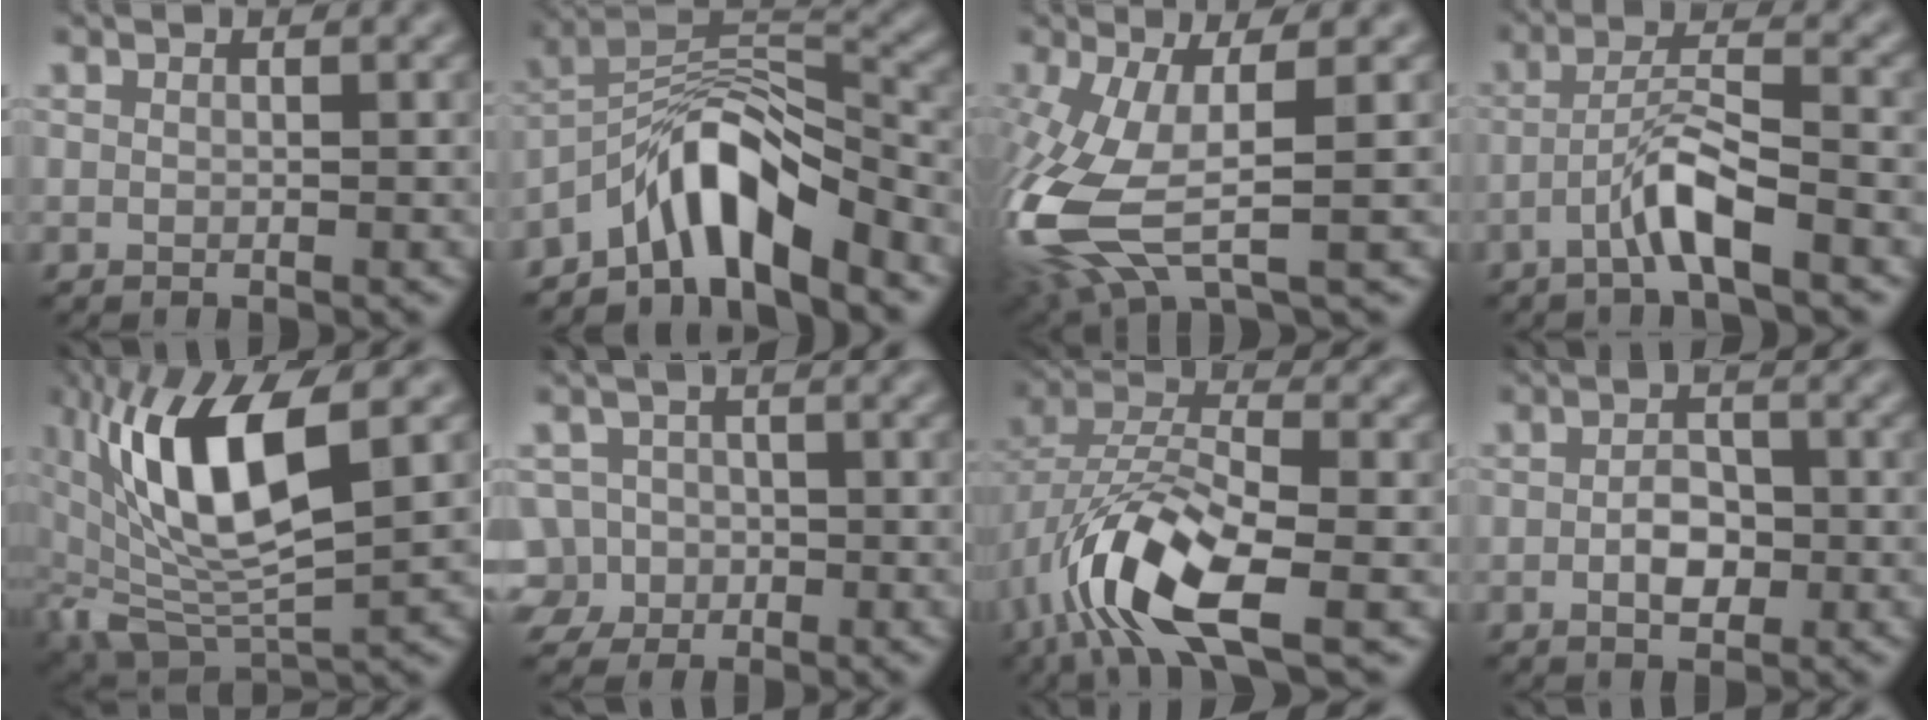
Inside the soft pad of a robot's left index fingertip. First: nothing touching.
{"total": 7.2, "force": [-4.9, 1.9, 5.0], "torque": [-0.075, 0.010, -0.094]}
{"total": 10.2, "force": [-2.0, 3.6, 9.3], "torque": [-0.228, -0.015, -0.038]}
{"total": 4.2, "force": [-2.2, 0.4, 3.5], "torque": [-0.069, 0.016, -0.049]}
{"total": 11.3, "force": [2.9, 4.2, 10.0], "torque": [-0.194, -0.005, 0.052]}
{"total": 5.3, "force": [-2.4, 4.5, 1.3], "torque": [-0.013, -0.002, -0.054]}
{"total": 9.5, "force": [-4.2, 3.6, 7.7], "torque": [-0.161, 0.001, -0.087]}
{"total": 2.7, "force": [-0.6, 1.5, 2.2], "torque": [-0.042, -0.001, -0.011]}